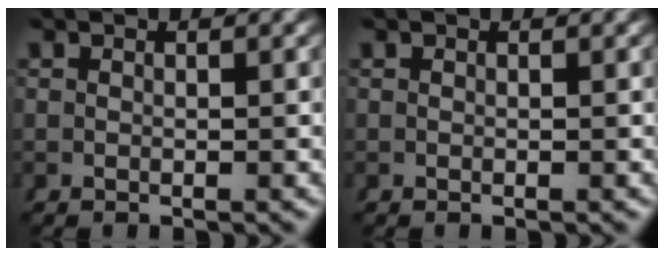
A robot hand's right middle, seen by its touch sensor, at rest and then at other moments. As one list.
[{"total": 0.0}]